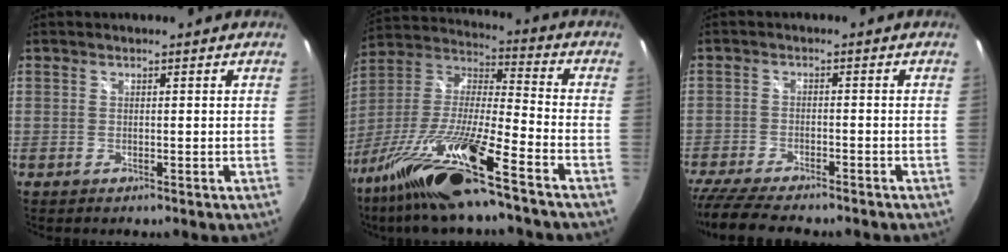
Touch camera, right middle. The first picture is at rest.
{"total": 20.9, "force": [-15.1, 0.7, 14.5], "torque": [-0.274, -0.035, -0.282]}
{"total": 12.4, "force": [-10.7, 2.4, 5.8], "torque": [-0.140, -0.033, -0.180]}